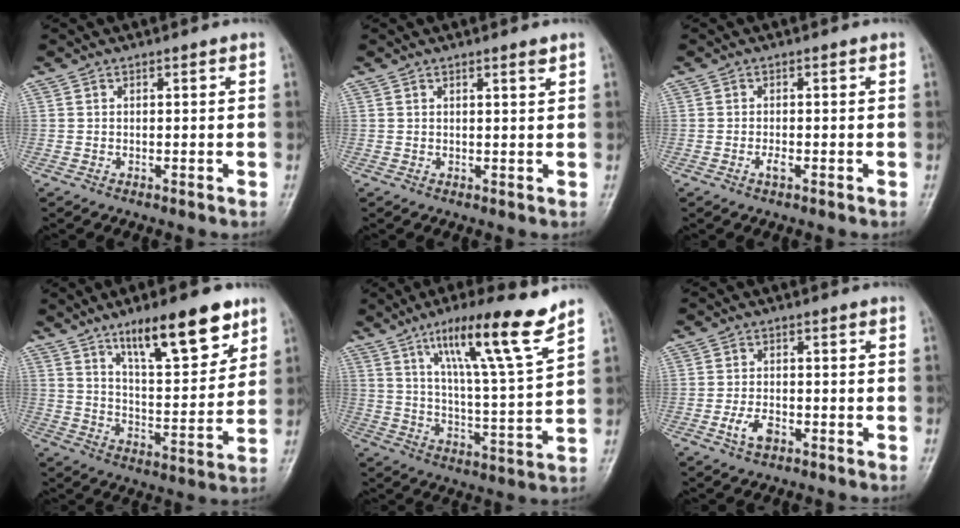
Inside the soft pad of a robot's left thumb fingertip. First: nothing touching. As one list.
[{"total": 1.6, "force": [1.1, 0.0, 1.1], "torque": [-0.017, -0.008, 0.017]}, {"total": 1.4, "force": [-0.5, 0.5, 1.2], "torque": [-0.019, 0.003, -0.008]}, {"total": 16.4, "force": [10.3, 5.0, 11.8], "torque": [-0.151, -0.055, 0.169]}, {"total": 16.2, "force": [10.1, 0.9, 12.6], "torque": [-0.200, -0.053, 0.168]}, {"total": 3.6, "force": [-1.7, 1.9, 2.5], "torque": [-0.051, 0.008, -0.030]}]